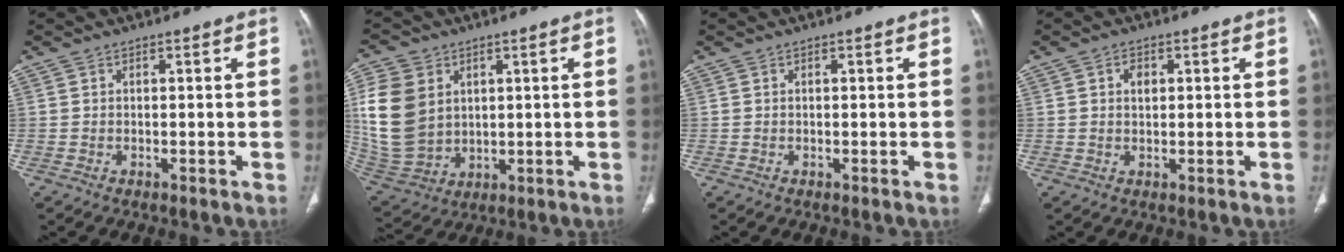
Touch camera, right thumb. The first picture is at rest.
{"total": 15.5, "force": [3.5, 12.0, 9.2], "torque": [-0.182, -0.010, 0.085]}
{"total": 0.0}
{"total": 2.5, "force": [0.7, 1.7, 1.7], "torque": [-0.017, 0.001, 0.011]}